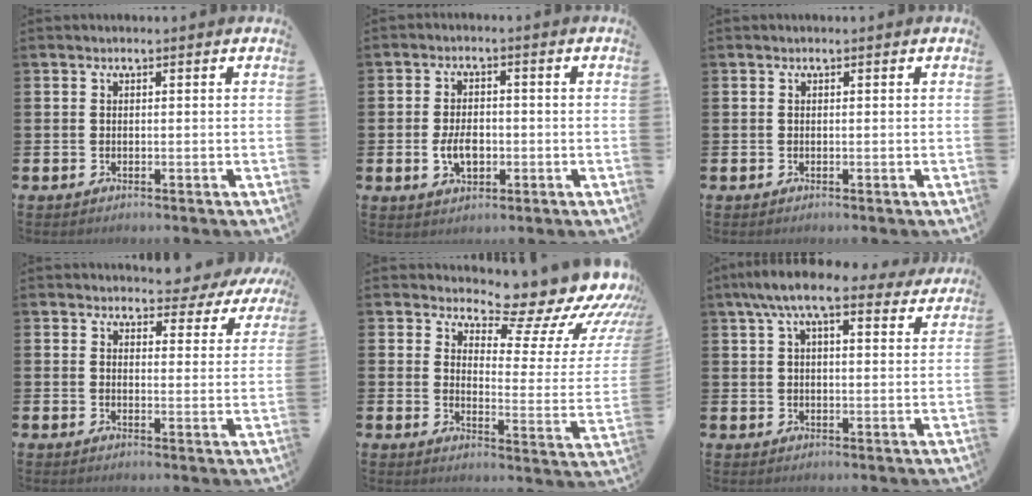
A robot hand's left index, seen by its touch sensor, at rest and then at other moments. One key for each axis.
{"total": 4.2, "fx": -0.8, "fy": 2.7, "fz": 3.2, "tx": -0.059, "ty": 0.000, "tz": -0.018}
{"total": 0.0}
{"total": 3.0, "fx": 2.7, "fy": 1.2, "fz": -0.2, "tx": -0.001, "ty": -0.025, "tz": 0.043}
{"total": 9.7, "fx": 8.7, "fy": 3.1, "fz": 3.1, "tx": -0.047, "ty": -0.082, "tz": 0.135}
{"total": 8.8, "fx": 7.1, "fy": 2.4, "fz": 4.6, "tx": -0.086, "ty": -0.020, "tz": 0.125}